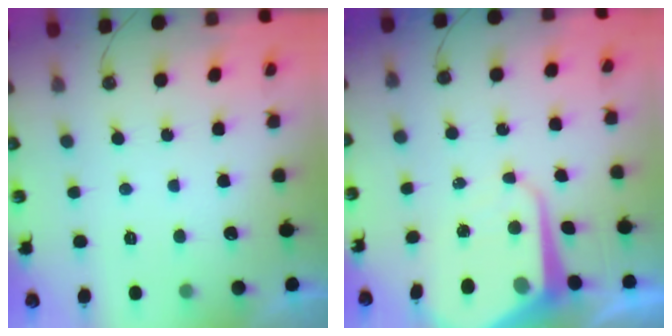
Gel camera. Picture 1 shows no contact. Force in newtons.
{"total": 9.5, "press": 9.5, "slide": 0.7}